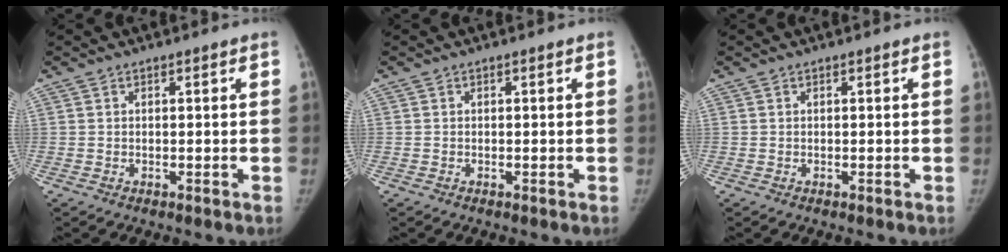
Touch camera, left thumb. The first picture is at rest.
{"total": 0.0}
{"total": 0.0}